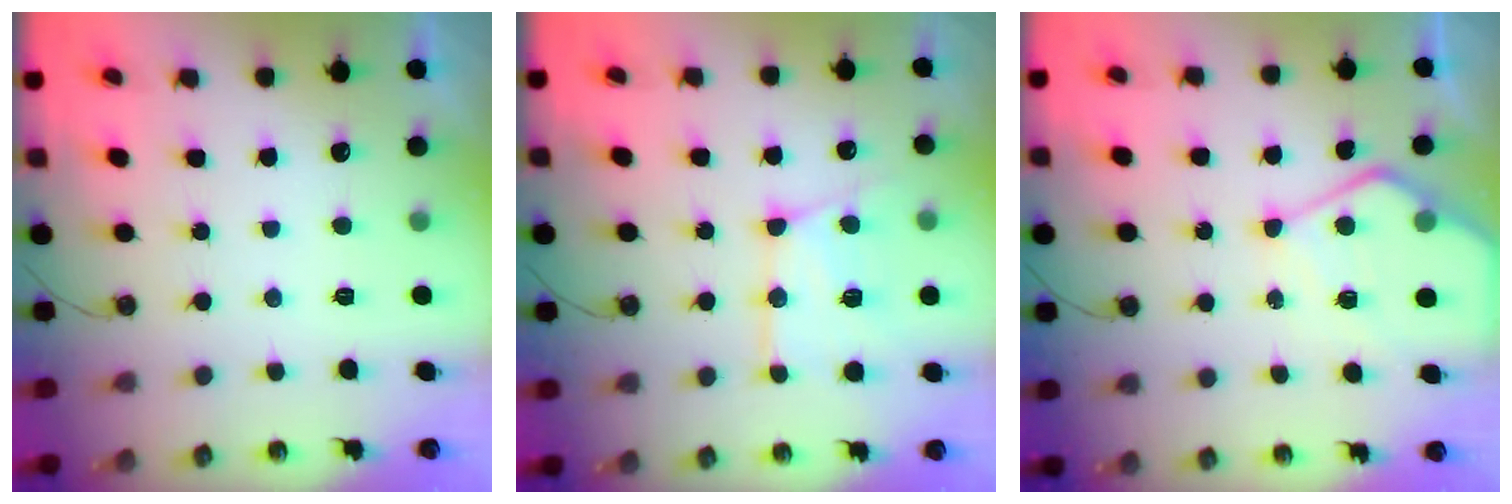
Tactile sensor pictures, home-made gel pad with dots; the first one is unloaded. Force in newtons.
{"total": 14.5, "press": 14.5, "slide": 1.1}
{"total": 11.0, "press": 10.9, "slide": 1.3}